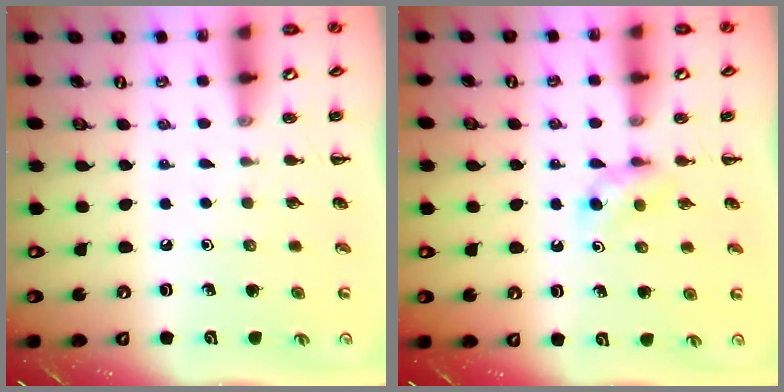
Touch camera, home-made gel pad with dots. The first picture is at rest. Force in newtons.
{"total": 3.2, "press": 2.9, "slide": 1.4}